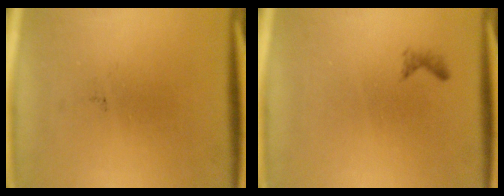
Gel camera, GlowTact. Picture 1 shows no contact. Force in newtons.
{"total": 0.6}